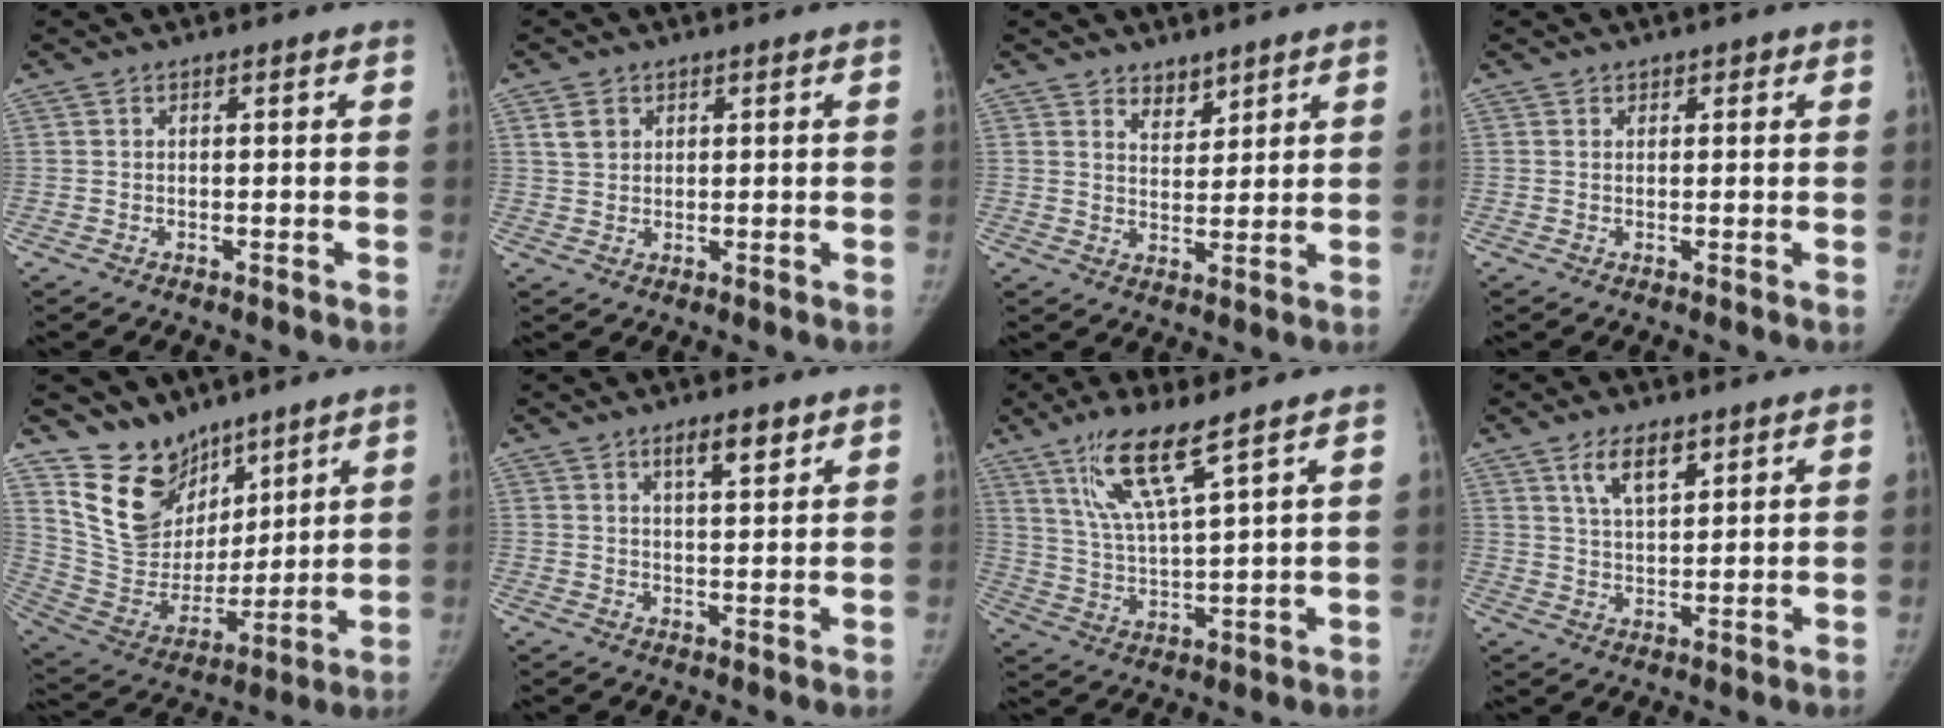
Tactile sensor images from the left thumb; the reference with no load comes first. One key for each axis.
{"total": 3.2, "fx": 1.5, "fy": 2.4, "fz": 1.4, "tx": -0.014, "ty": -0.004, "tz": 0.032}
{"total": 4.0, "fx": 3.1, "fy": 2.1, "fz": 1.1, "tx": 0.002, "ty": -0.026, "tz": 0.057}
{"total": 1.1, "fx": 0.6, "fy": 0.8, "fz": 0.2, "tx": 0.016, "ty": -0.003, "tz": 0.004}
{"total": 15.5, "fx": 11.3, "fy": 9.7, "fz": 4.1, "tx": -0.029, "ty": -0.076, "tz": 0.228}
{"total": 4.9, "fx": 3.0, "fy": 1.5, "fz": 3.5, "tx": -0.045, "ty": -0.019, "tz": 0.049}
{"total": 11.1, "fx": 7.0, "fy": 1.4, "fz": 8.5, "tx": -0.166, "ty": -0.035, "tz": 0.145}
{"total": 6.6, "fx": 3.8, "fy": 2.9, "fz": 4.5, "tx": -0.063, "ty": -0.022, "tz": 0.070}